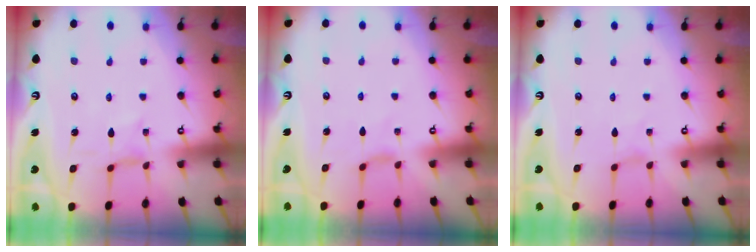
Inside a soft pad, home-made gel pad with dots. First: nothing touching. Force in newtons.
{"total": 0.8, "press": 0.8, "slide": 0.3}
{"total": 0.0}